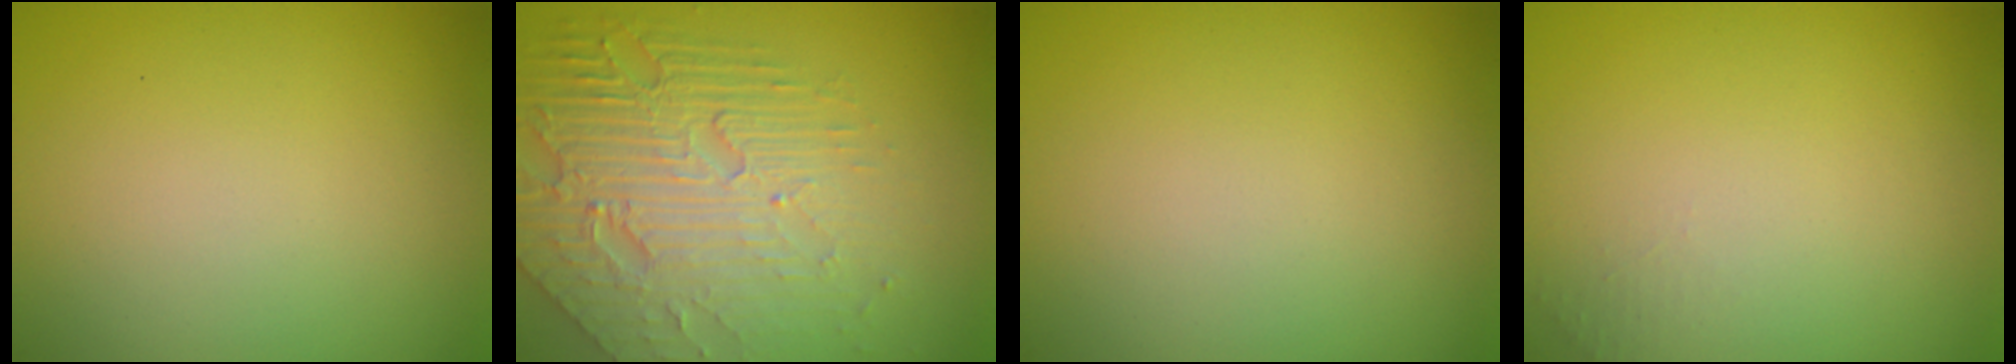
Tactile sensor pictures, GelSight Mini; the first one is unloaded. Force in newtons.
{"total": 8.4, "press": 5.6, "slide": 6.2}
{"total": 0.0}
{"total": 0.7, "press": 0.7, "slide": 0.1}